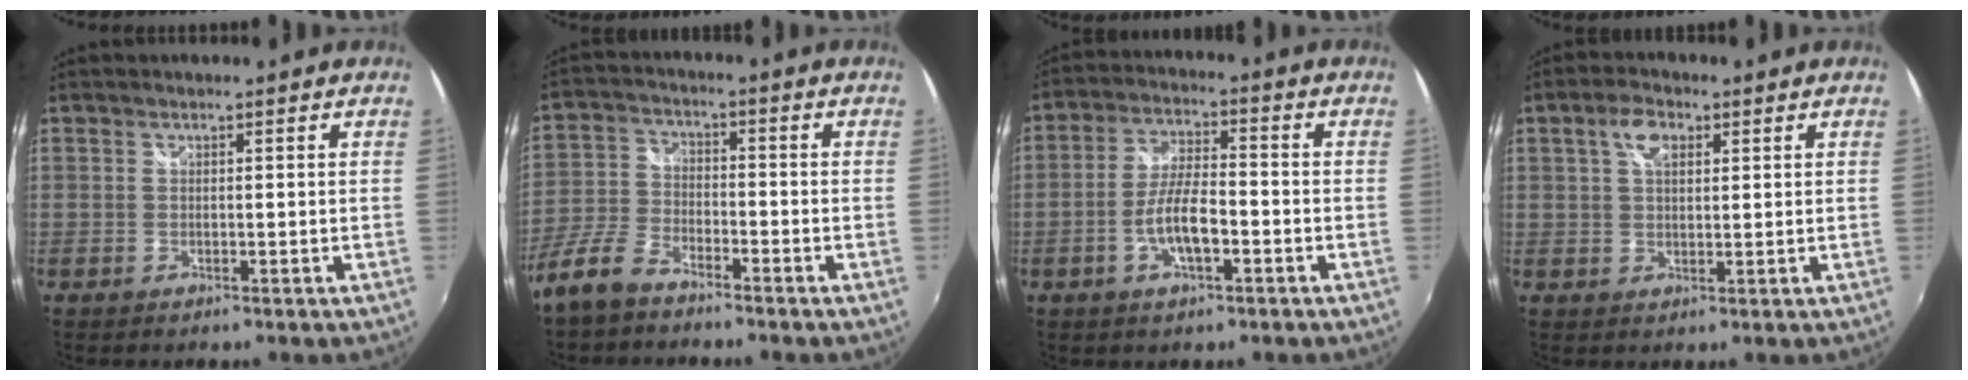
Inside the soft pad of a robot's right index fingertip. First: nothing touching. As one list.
[{"total": 7.7, "force": [-5.9, 2.9, 3.9], "torque": [-0.096, 0.003, -0.122]}, {"total": 7.6, "force": [-2.6, 2.3, 6.8], "torque": [-0.136, 0.007, -0.047]}, {"total": 4.7, "force": [1.9, 2.6, 3.4], "torque": [-0.060, 0.012, 0.033]}]